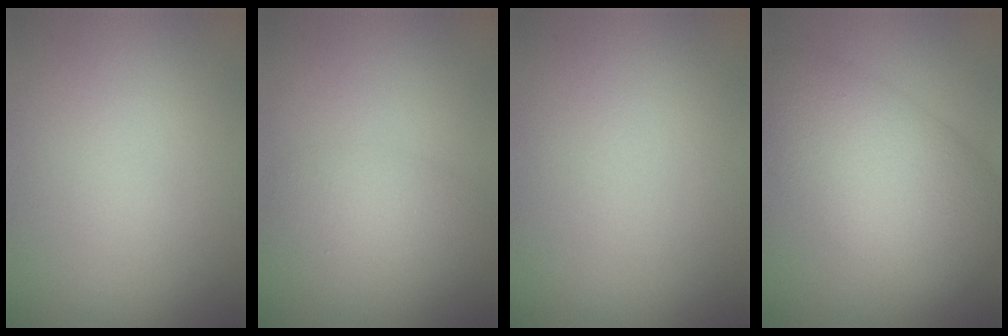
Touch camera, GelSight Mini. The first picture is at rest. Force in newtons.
{"total": 2.8, "press": 2.8, "slide": 0.1}
{"total": 0.0}
{"total": 9.0, "press": 9.0, "slide": 0.2}